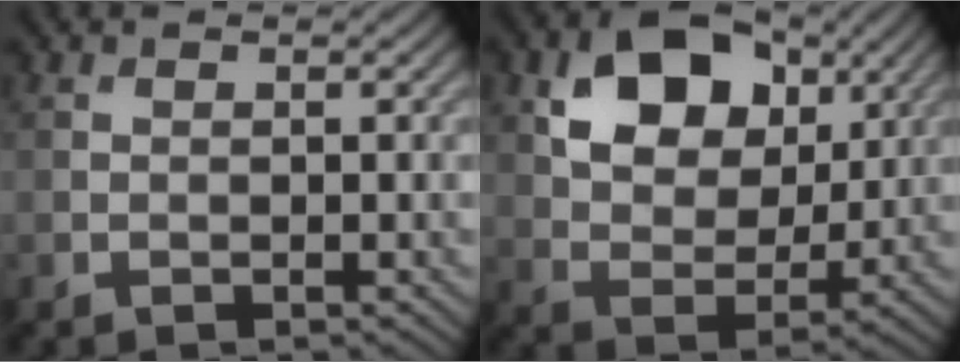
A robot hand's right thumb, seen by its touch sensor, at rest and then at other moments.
{"total": 11.7, "force": [4.8, 7.8, 7.3], "torque": [-0.140, 0.010, 0.072]}